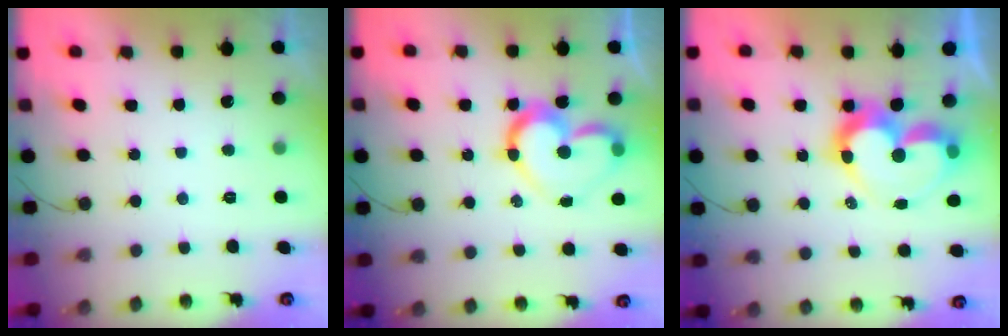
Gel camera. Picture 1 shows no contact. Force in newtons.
{"total": 14.9, "press": 14.8, "slide": 1.4}
{"total": 12.9, "press": 12.8, "slide": 1.5}